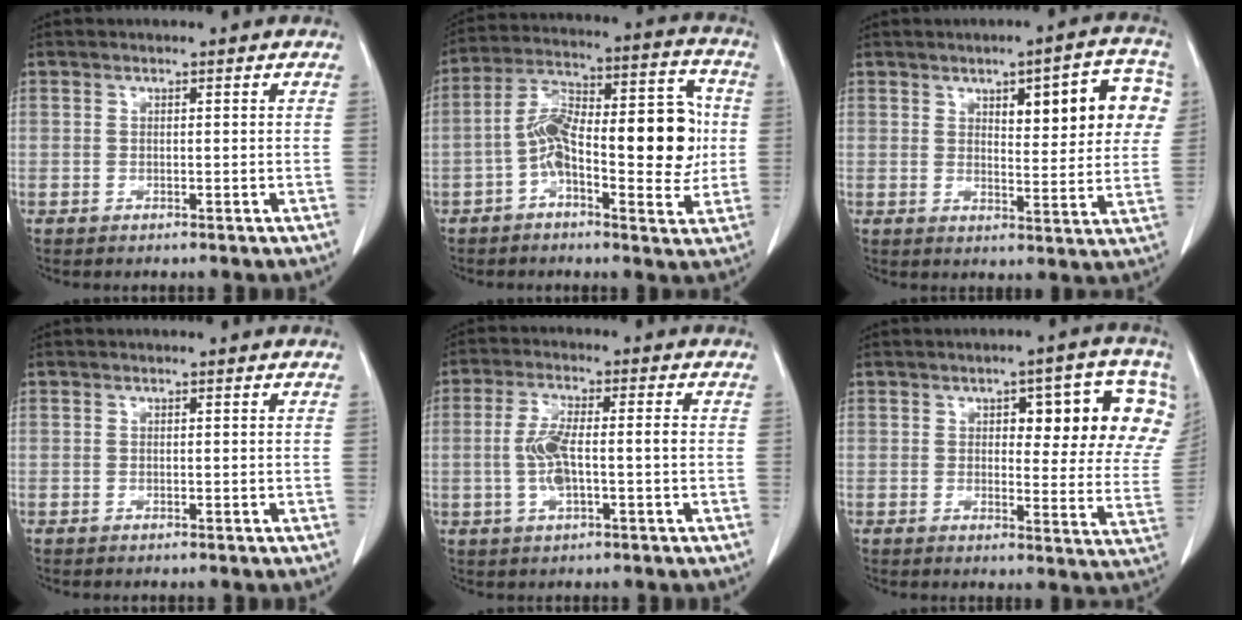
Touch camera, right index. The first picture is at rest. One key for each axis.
{"total": 17.0, "fx": -1.5, "fy": 5.7, "fz": 15.9, "tx": -0.250, "ty": 0.046, "tz": -0.026}
{"total": 11.6, "fx": 3.9, "fy": 3.4, "fz": 10.4, "tx": -0.124, "ty": 0.021, "tz": 0.049}
{"total": 0.0}
{"total": 7.0, "fx": -0.8, "fy": 1.7, "fz": 6.7, "tx": -0.141, "ty": 0.010, "tz": -0.015}
{"total": 14.8, "fx": 5.3, "fy": 4.9, "fz": 12.9, "tx": -0.147, "ty": 0.010, "tz": 0.060}